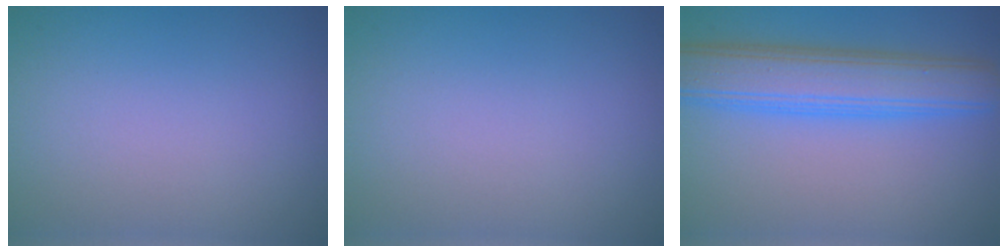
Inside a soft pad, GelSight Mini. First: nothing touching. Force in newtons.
{"total": 0.0}
{"total": 6.6, "press": 6.6, "slide": 0.2}